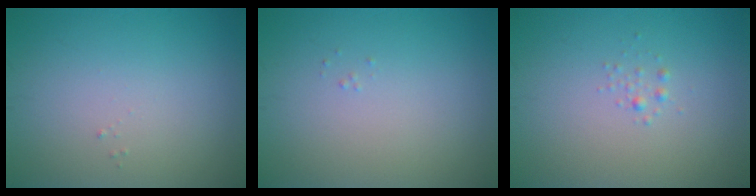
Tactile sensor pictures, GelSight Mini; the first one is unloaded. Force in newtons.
{"total": 0.0}
{"total": 0.6, "press": 0.6, "slide": 0.0}